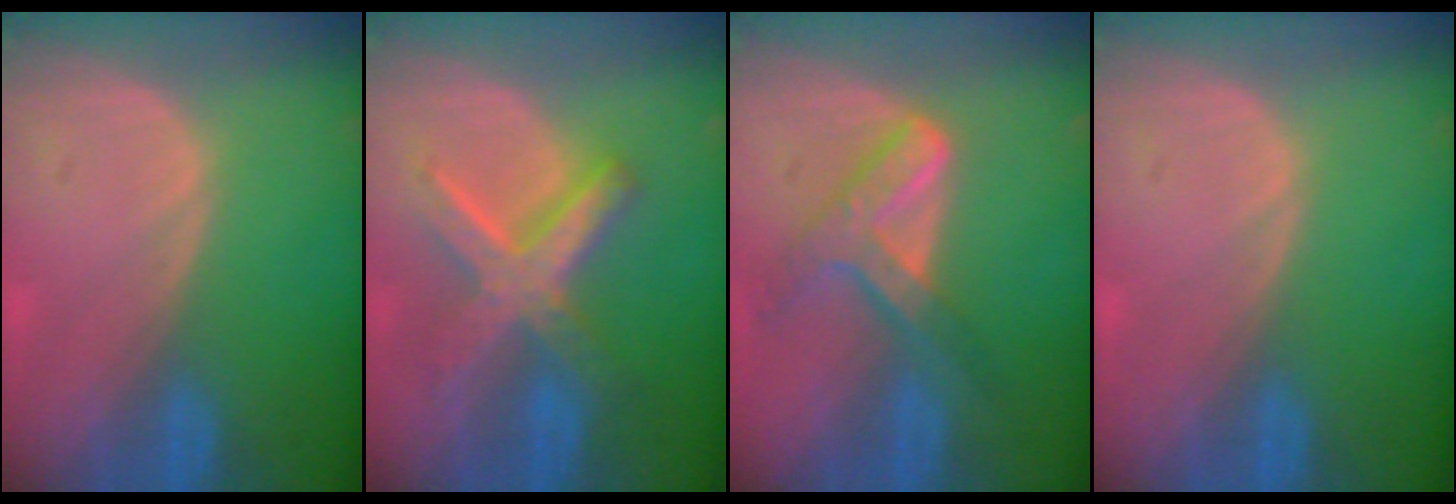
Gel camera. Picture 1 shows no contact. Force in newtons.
{"total": 8.2, "press": 8.2, "slide": 0.7}
{"total": 7.2, "press": 6.1, "slide": 3.9}
{"total": 0.0}